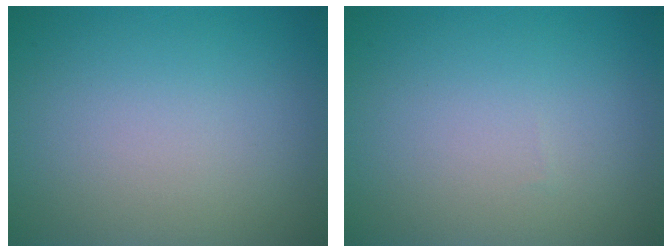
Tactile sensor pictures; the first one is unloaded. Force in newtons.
{"total": 0.0}